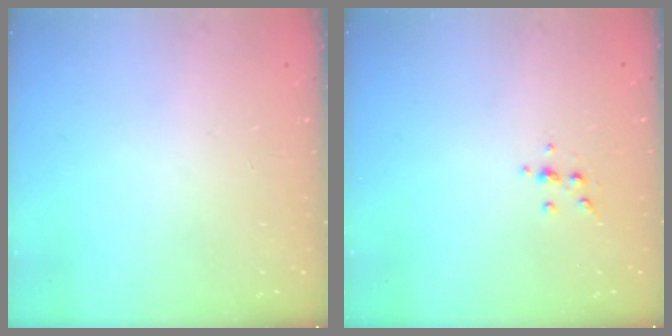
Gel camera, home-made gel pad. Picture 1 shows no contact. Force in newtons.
{"total": 3.6, "press": 3.5, "slide": 0.9}